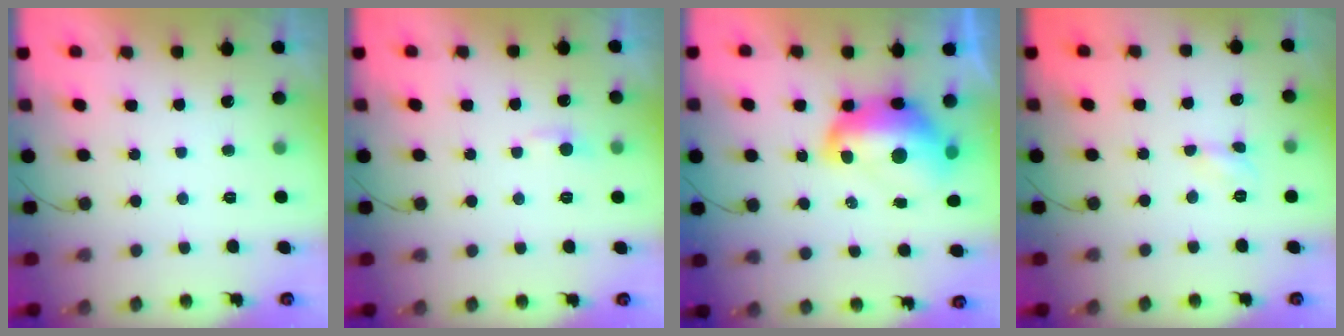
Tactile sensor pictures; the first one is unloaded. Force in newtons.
{"total": 4.1, "press": 4.0, "slide": 0.5}
{"total": 15.2, "press": 15.2, "slide": 1.2}
{"total": 2.9, "press": 2.9, "slide": 0.4}